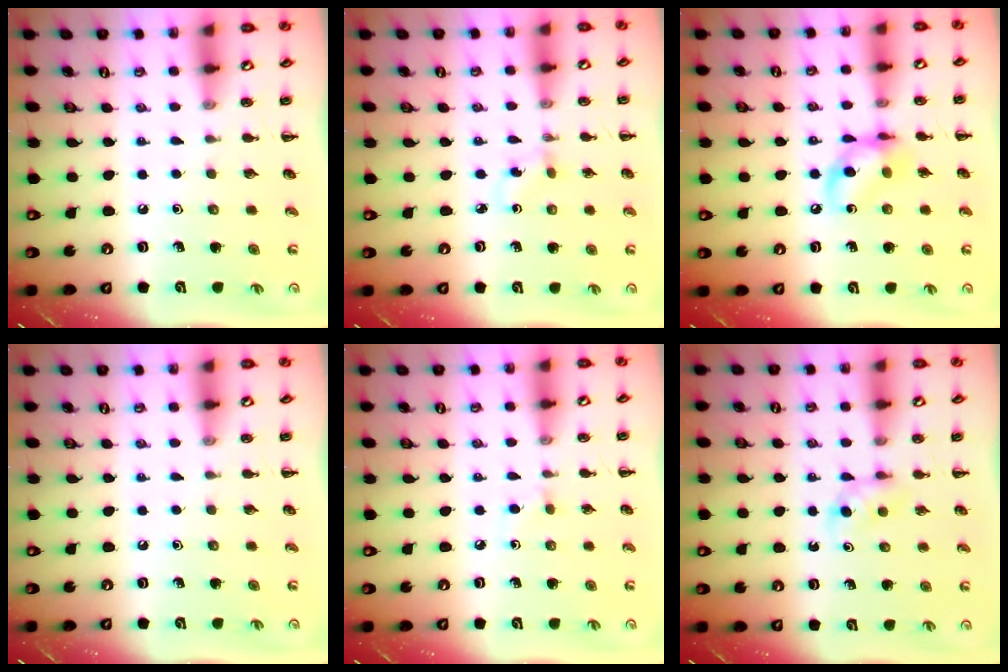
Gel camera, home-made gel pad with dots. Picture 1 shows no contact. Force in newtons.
{"total": 1.5, "press": 1.3, "slide": 0.8}
{"total": 10.2, "press": 10.1, "slide": 1.0}
{"total": 0.0}
{"total": 3.3, "press": 3.1, "slide": 1.4}
{"total": 2.9, "press": 2.6, "slide": 1.2}